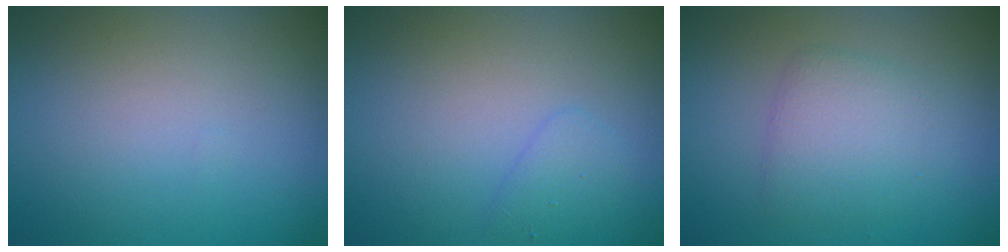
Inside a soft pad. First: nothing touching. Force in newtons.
{"total": 1.4, "press": 1.4, "slide": 0.1}
{"total": 3.3, "press": 3.3, "slide": 0.1}